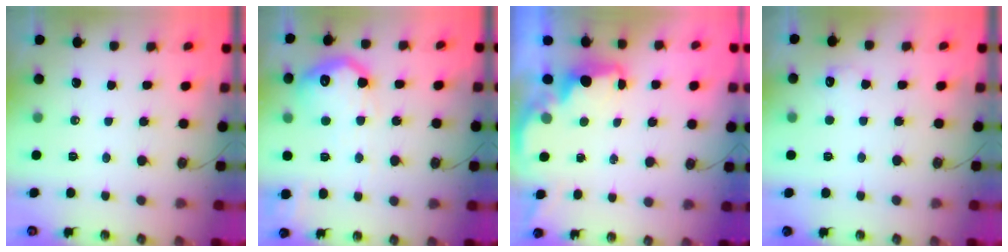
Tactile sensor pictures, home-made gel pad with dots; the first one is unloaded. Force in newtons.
{"total": 17.8, "press": 17.8, "slide": 1.1}
{"total": 2.0, "press": 1.8, "slide": 0.7}
{"total": 6.0, "press": 6.0, "slide": 0.6}